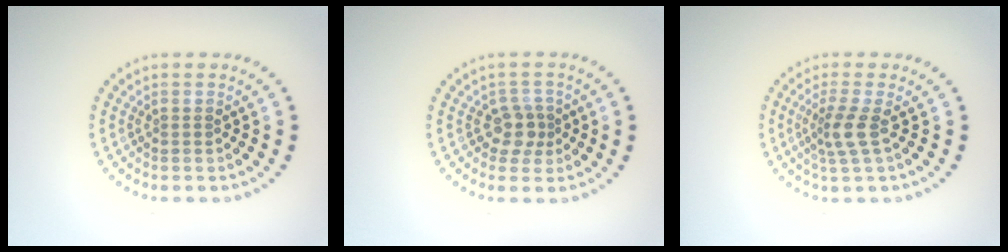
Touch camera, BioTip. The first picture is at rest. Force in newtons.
{"total": 2.2, "press": 1.8, "slide": 1.3}
{"total": 2.4, "press": 1.8, "slide": 1.6}